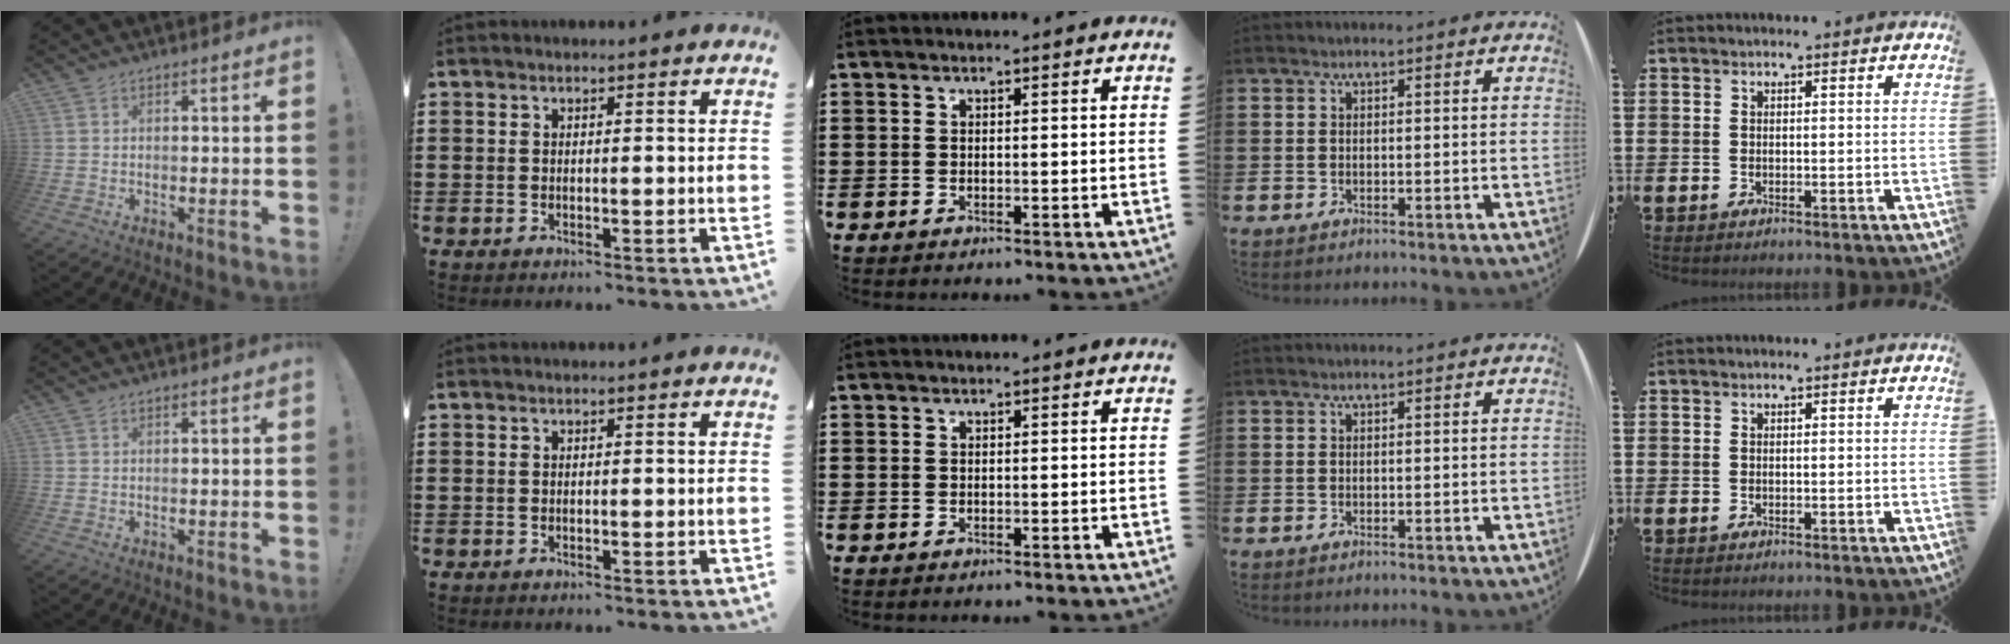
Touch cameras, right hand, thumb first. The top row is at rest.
{}